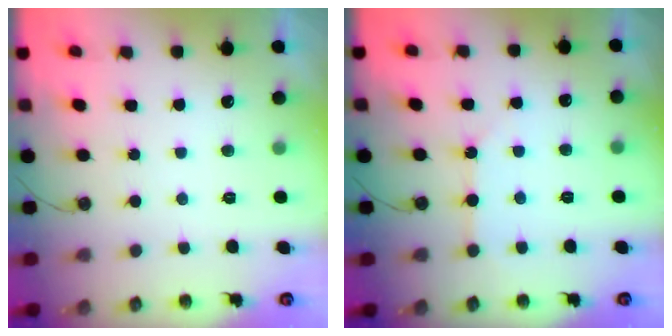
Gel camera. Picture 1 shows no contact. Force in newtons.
{"total": 2.8, "press": 2.7, "slide": 0.4}